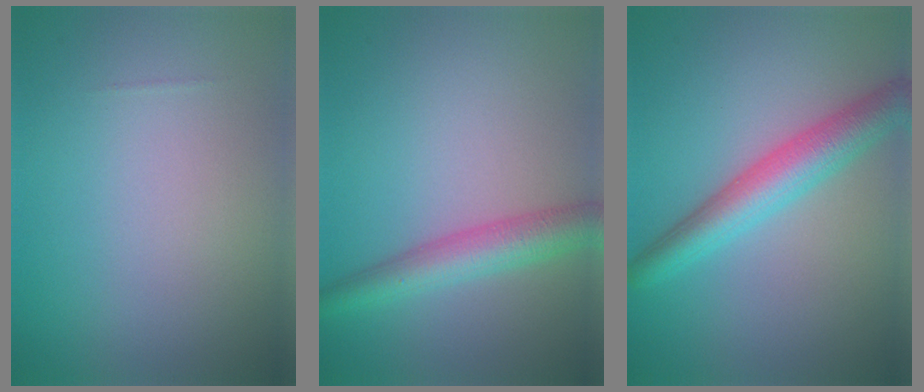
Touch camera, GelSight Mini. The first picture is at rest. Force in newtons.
{"total": 4.1, "press": 4.1, "slide": 0.1}
{"total": 5.0, "press": 5.0, "slide": 0.0}